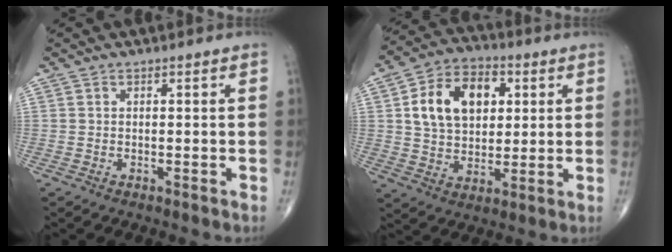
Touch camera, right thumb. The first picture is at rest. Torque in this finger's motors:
{"motor_torque": [-0.75, 1.39, 0.73, 0.65, 0.28]}